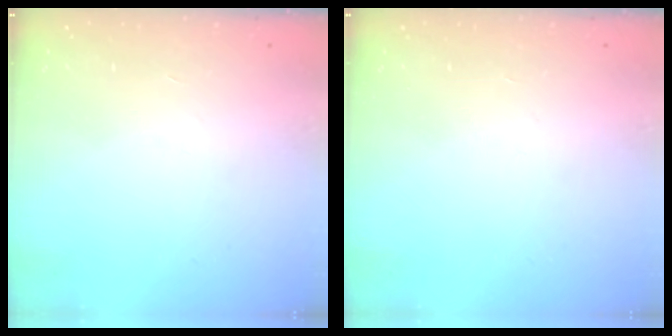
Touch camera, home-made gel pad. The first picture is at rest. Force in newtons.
{"total": 0.0}